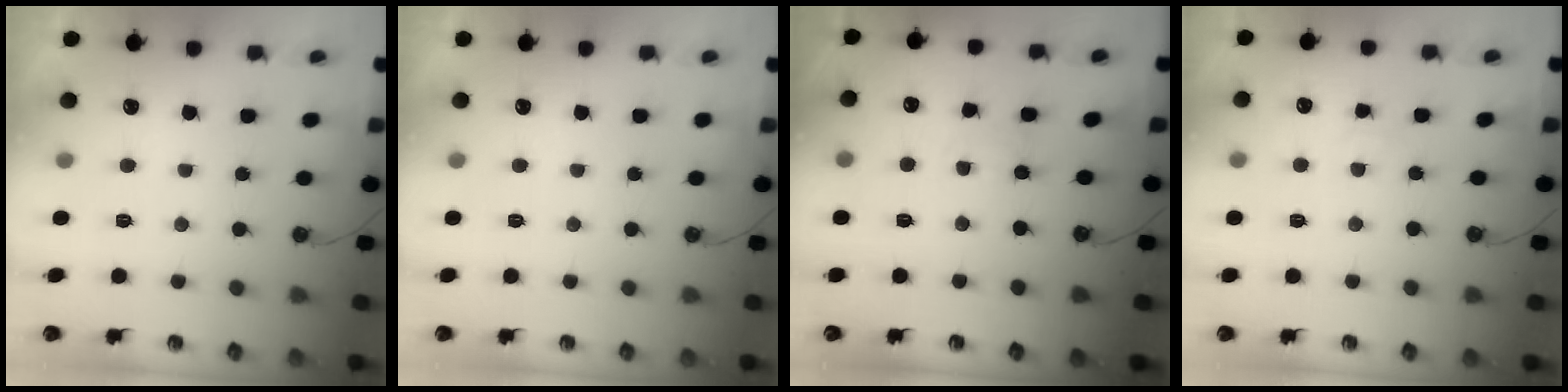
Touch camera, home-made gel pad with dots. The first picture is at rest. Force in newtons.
{"total": 0.0}
{"total": 3.6, "press": 3.5, "slide": 0.4}
{"total": 4.4, "press": 4.4, "slide": 0.6}